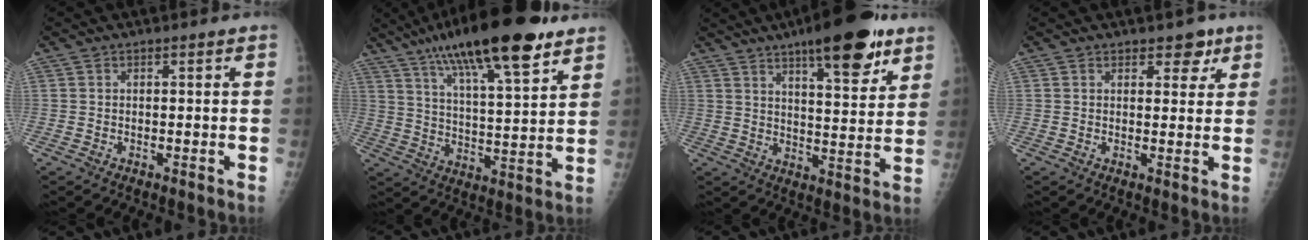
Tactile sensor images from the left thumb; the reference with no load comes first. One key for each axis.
{"total": 21.5, "fx": 13.7, "fy": 5.3, "fz": 15.7, "tx": -0.248, "ty": -0.039, "tz": 0.224}
{"total": 16.1, "fx": 10.1, "fy": 4.7, "fz": 11.7, "tx": -0.138, "ty": -0.047, "tz": 0.149}
{"total": 3.8, "fx": 2.4, "fy": 2.3, "fz": 1.9, "tx": 0.003, "ty": -0.011, "tz": 0.030}